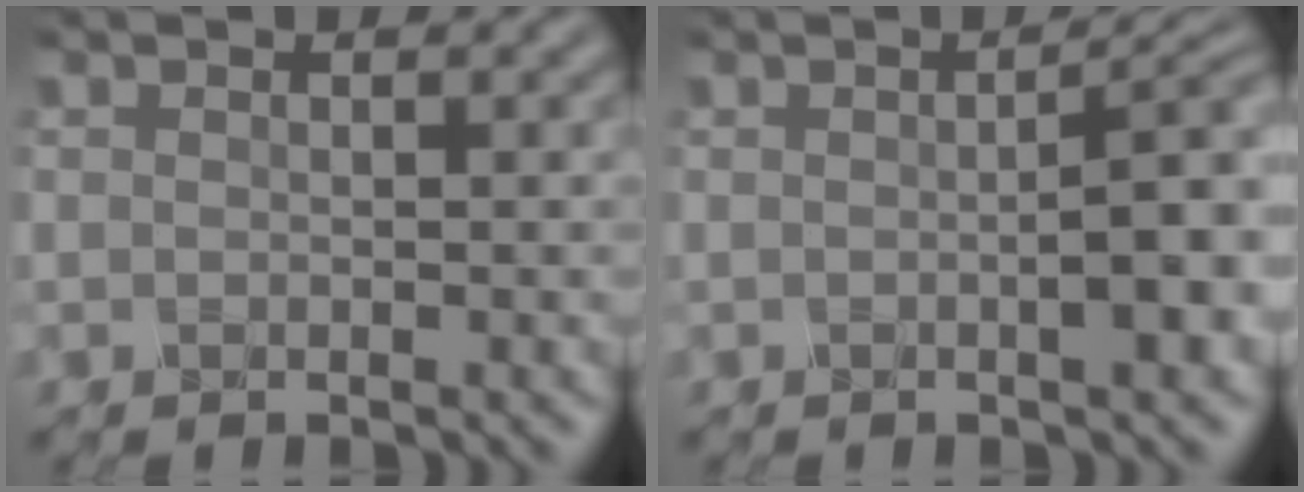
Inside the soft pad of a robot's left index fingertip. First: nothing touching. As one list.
[{"total": 6.5, "force": [-0.2, 2.0, 6.1], "torque": [-0.059, 0.014, -0.008]}]